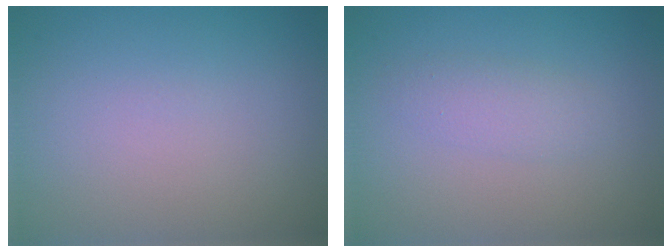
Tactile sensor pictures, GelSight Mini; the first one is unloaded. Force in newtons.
{"total": 1.7, "press": 1.7, "slide": 0.0}